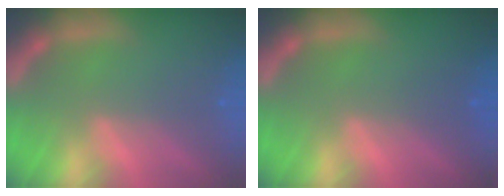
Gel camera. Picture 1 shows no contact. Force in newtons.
{"total": 0.9}